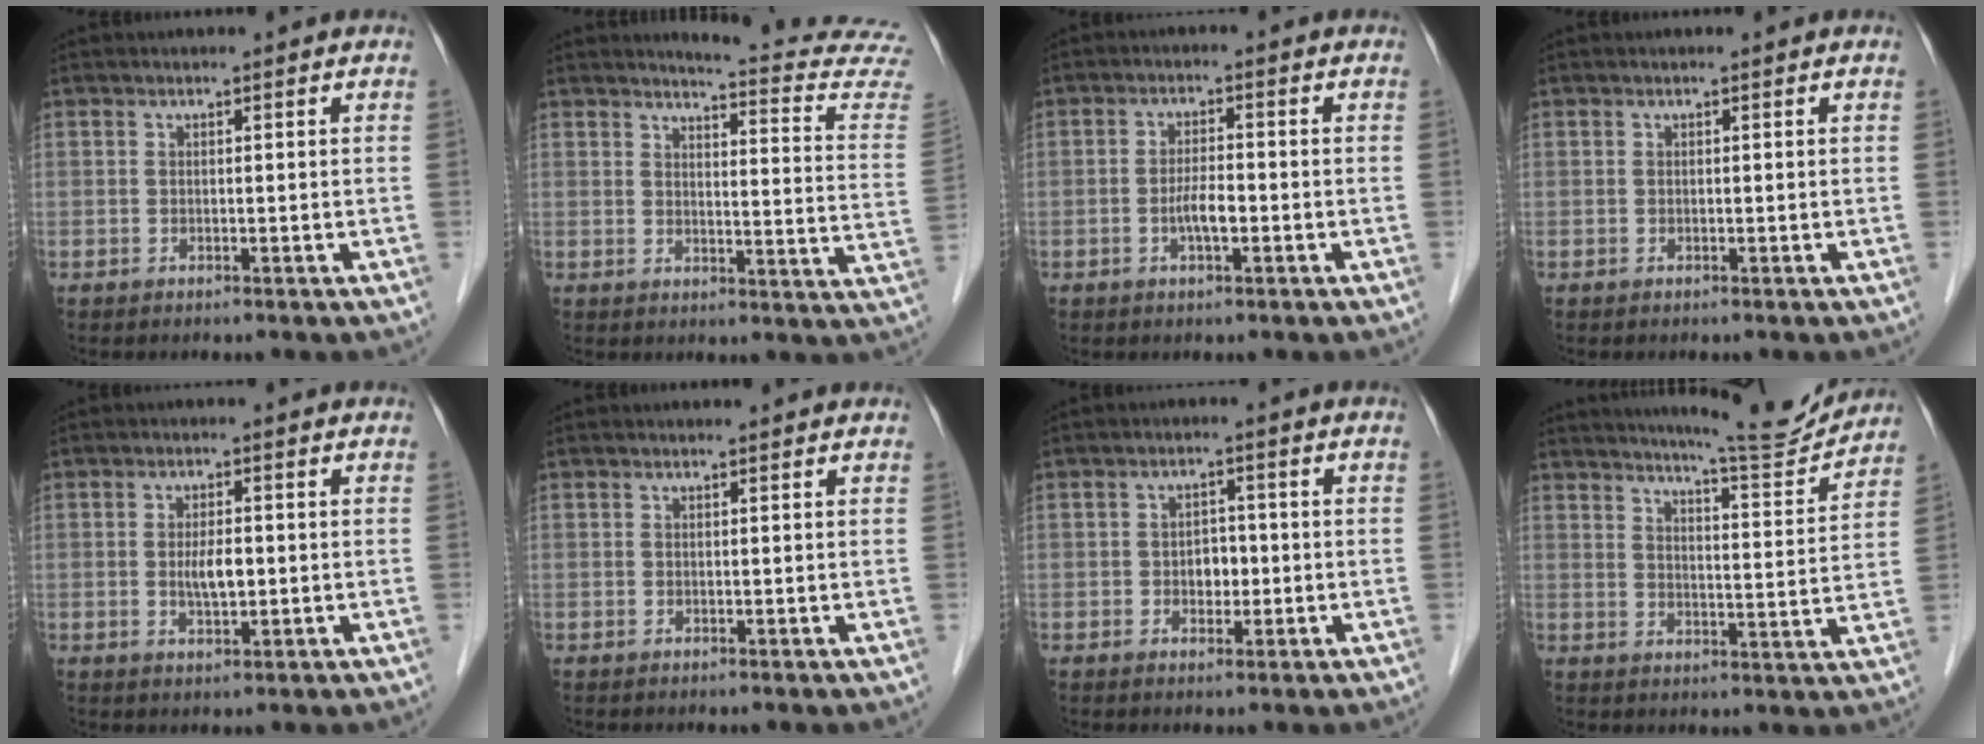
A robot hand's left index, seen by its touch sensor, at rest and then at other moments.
{"total": 15.5, "force": [15.3, -0.7, 2.7], "torque": [-0.022, -0.120, 0.147]}
{"total": 3.4, "force": [-1.1, 0.8, 3.1], "torque": [-0.061, 0.002, -0.019]}
{"total": 0.0}
{"total": 3.5, "force": [-0.2, 1.2, 3.3], "torque": [-0.064, -0.002, -0.002]}
{"total": 1.7, "force": [1.6, 0.2, 0.4], "torque": [-0.013, 0.010, 0.016]}
{"total": 3.0, "force": [-0.5, 2.1, 2.1], "torque": [-0.029, 0.007, -0.006]}
{"total": 12.7, "force": [12.1, 0.0, 3.6], "torque": [-0.054, -0.020, 0.161]}